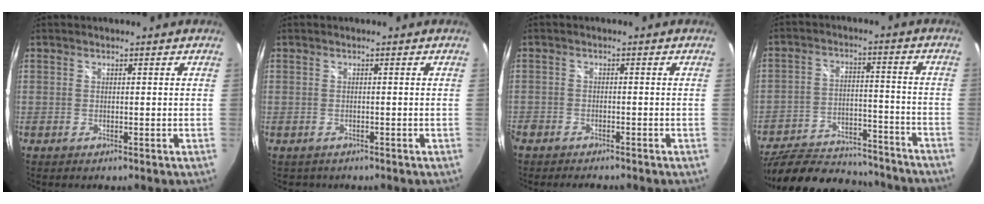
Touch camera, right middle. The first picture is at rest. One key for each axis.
{"total": 1.2, "fx": -0.8, "fy": 0.9, "fz": 0.2, "tx": -0.009, "ty": -0.003, "tz": -0.009}
{"total": 3.8, "fx": -3.4, "fy": 1.5, "fz": 1.0, "tx": -0.036, "ty": -0.012, "tz": -0.060}
{"total": 23.2, "fx": -19.9, "fy": 7.9, "fz": 9.0, "tx": -0.178, "ty": 0.003, "tz": -0.272}